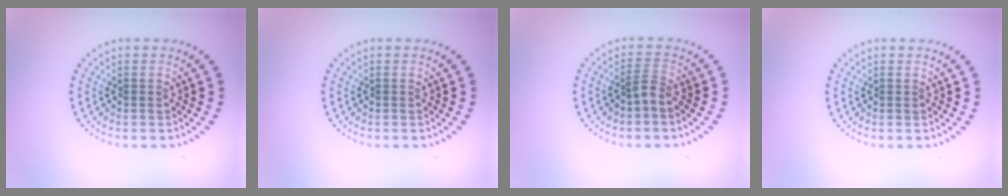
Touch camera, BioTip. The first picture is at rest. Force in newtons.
{"total": 0.0}
{"total": 1.6, "press": 1.1, "slide": 1.1}
{"total": 0.0}